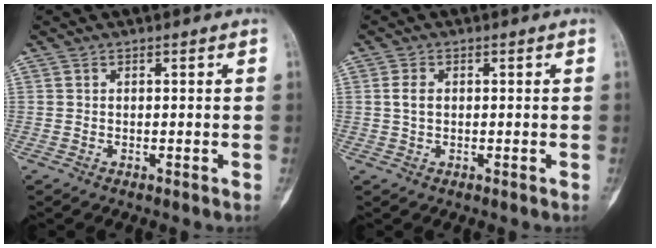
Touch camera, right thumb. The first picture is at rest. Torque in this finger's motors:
{"motor_torque": [0.56, 0.56, 0.67, 0.00, 0.16]}